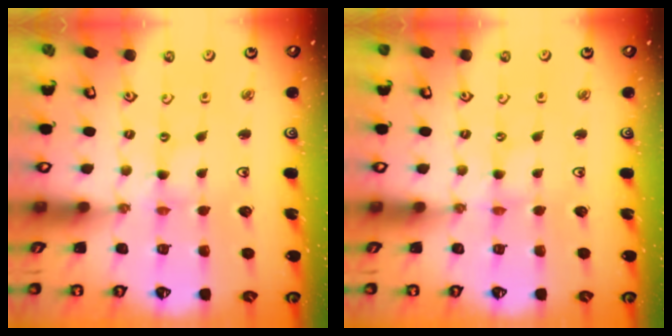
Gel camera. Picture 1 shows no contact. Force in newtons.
{"total": 0.0}